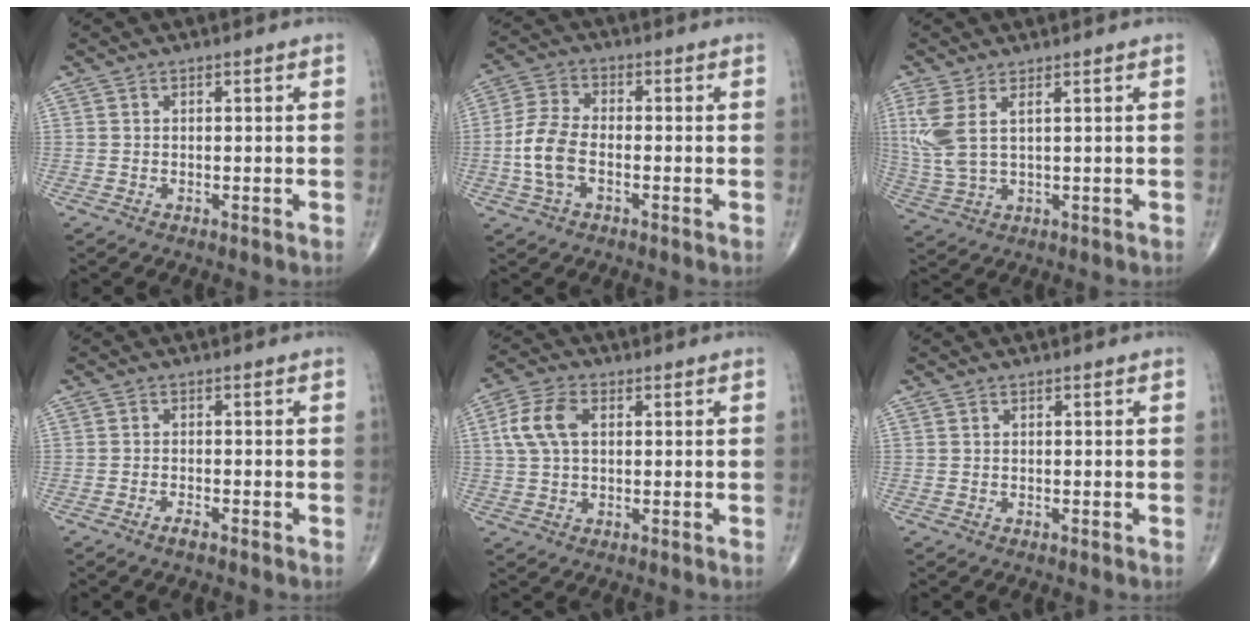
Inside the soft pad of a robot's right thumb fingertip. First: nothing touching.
{"total": 8.1, "force": [-2.0, 4.5, 6.4], "torque": [-0.140, 0.019, -0.043]}
{"total": 7.3, "force": [2.4, 2.7, 6.3], "torque": [-0.171, -0.007, 0.060]}
{"total": 1.5, "force": [-1.2, 0.2, 0.9], "torque": [-0.021, 0.003, -0.024]}
{"total": 7.4, "force": [1.6, 4.5, 5.7], "torque": [-0.125, 0.015, 0.029]}
{"total": 0.0}